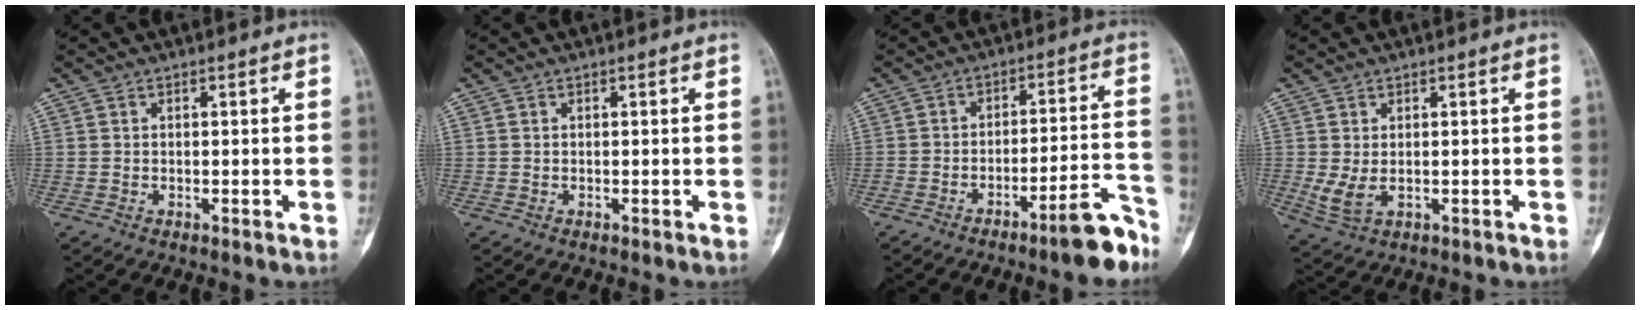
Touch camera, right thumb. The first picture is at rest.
{"total": 0.0}
{"total": 9.7, "force": [-6.9, 1.7, 6.6], "torque": [-0.078, 0.068, -0.101]}
{"total": 3.9, "force": [-0.3, 2.0, 3.3], "torque": [-0.074, -0.004, 0.007]}